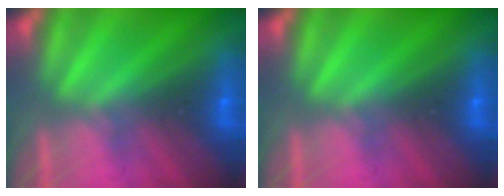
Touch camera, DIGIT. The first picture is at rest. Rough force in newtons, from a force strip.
{"total": 0.0}